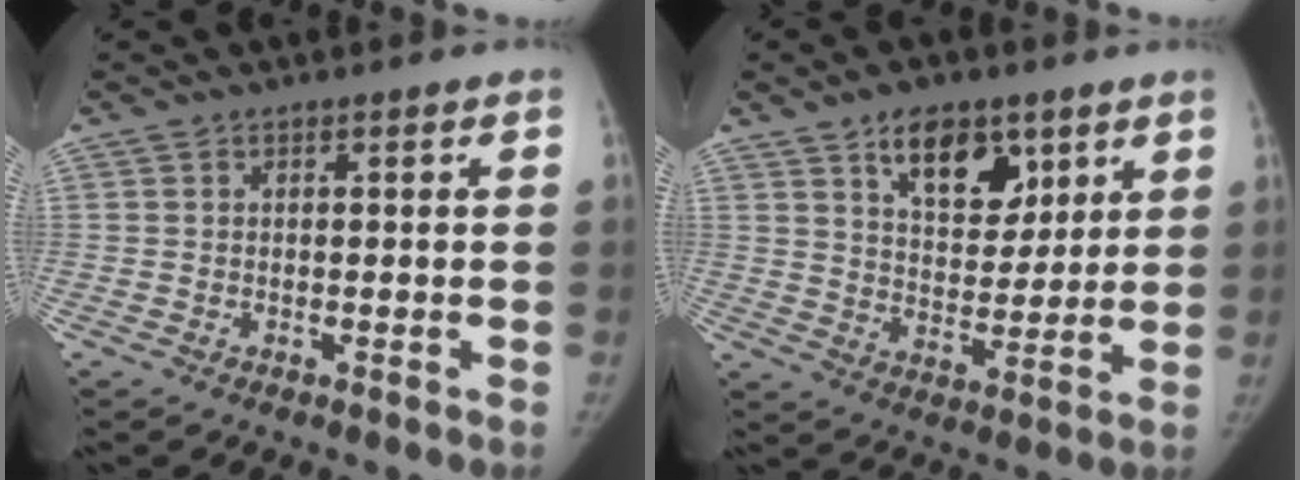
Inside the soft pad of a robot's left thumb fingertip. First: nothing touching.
{"total": 11.7, "force": [6.7, 6.7, 6.8], "torque": [-0.065, -0.045, 0.112]}